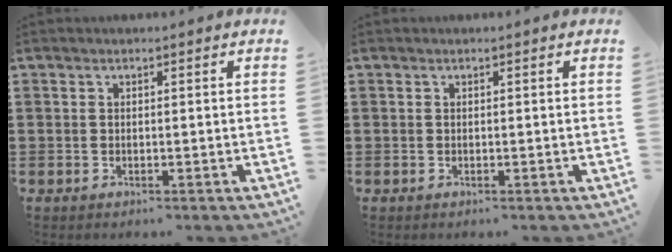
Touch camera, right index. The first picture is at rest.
{"total": 0.0}